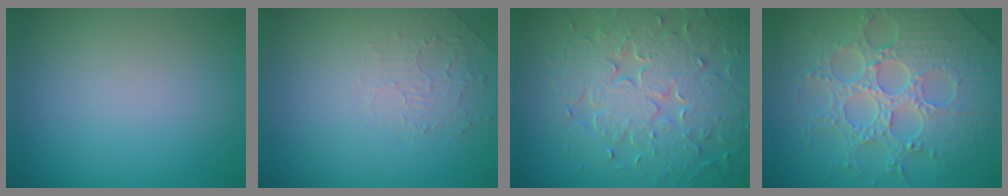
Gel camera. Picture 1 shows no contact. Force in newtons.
{"total": 1.9, "press": 0.3, "slide": 1.9}
{"total": 8.7, "press": 6.3, "slide": 6.0}
{"total": 8.2, "press": 6.0, "slide": 5.6}